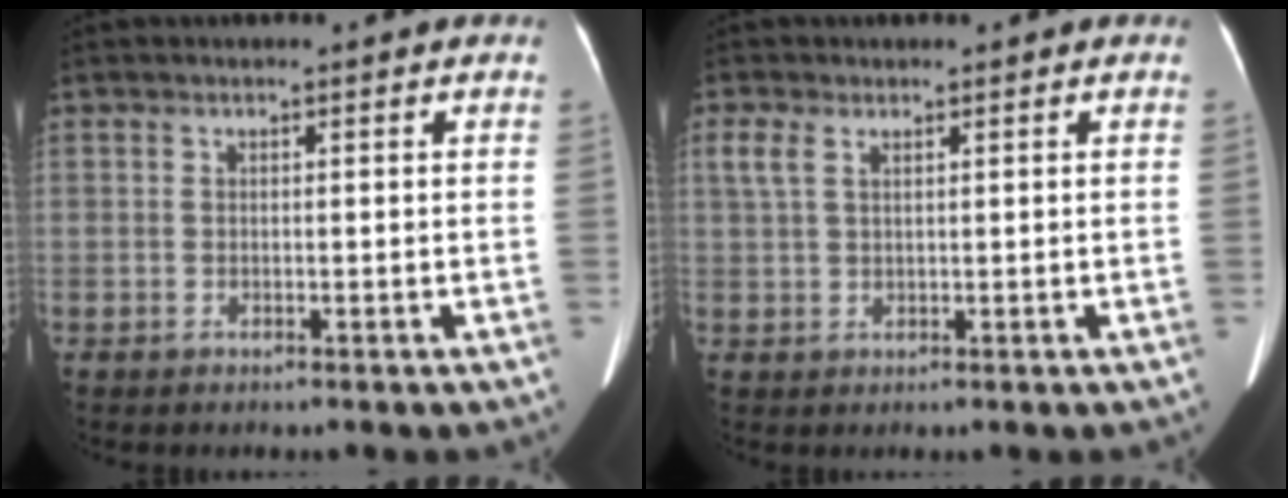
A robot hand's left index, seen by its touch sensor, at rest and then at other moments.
{"total": 2.6, "force": [1.3, 1.2, 1.9], "torque": [-0.053, 0.020, 0.035]}